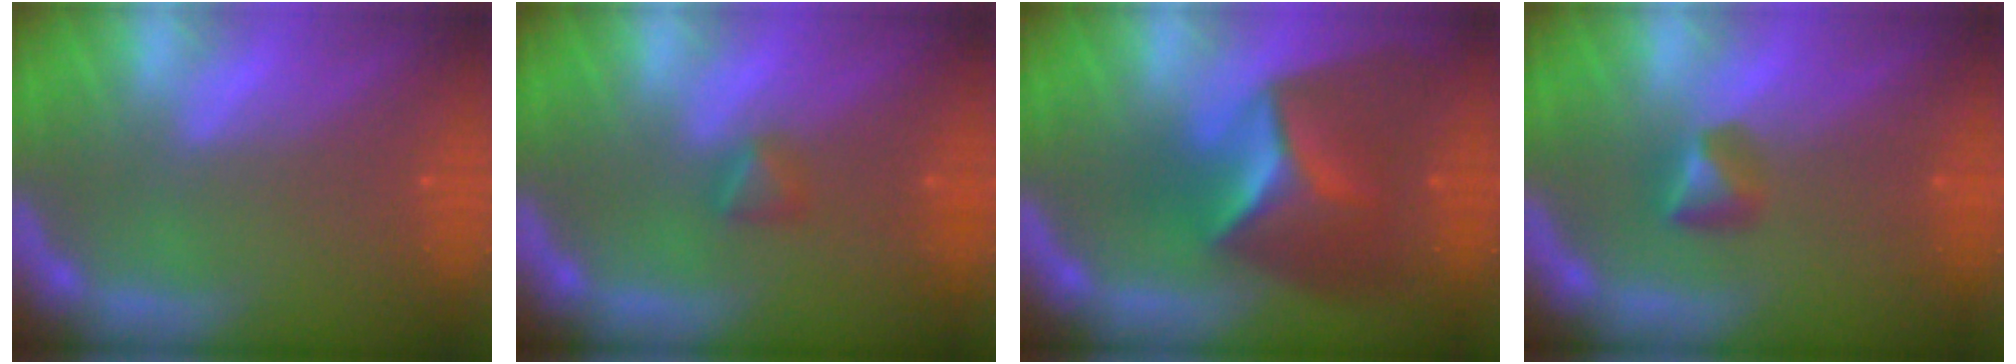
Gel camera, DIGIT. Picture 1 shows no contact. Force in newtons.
{"total": 1.4}
{"total": 8.9}
{"total": 1.9}